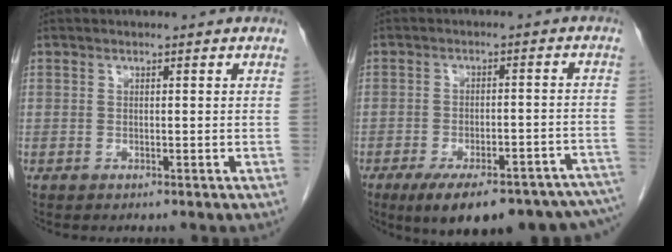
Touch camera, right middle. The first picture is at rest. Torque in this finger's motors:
{"motor_torque": [0.58, -0.53, 0.18, 0.10]}